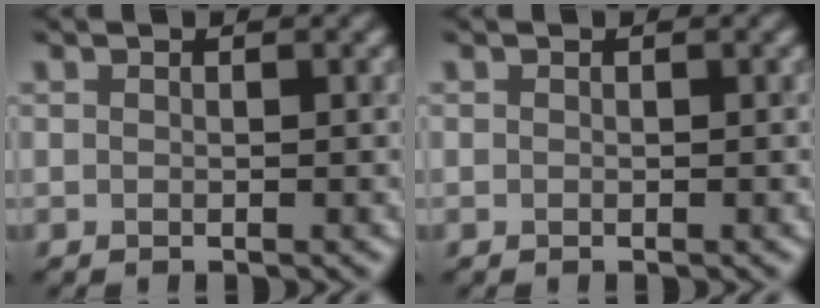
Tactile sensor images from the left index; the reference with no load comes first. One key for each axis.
{"total": 0.0}